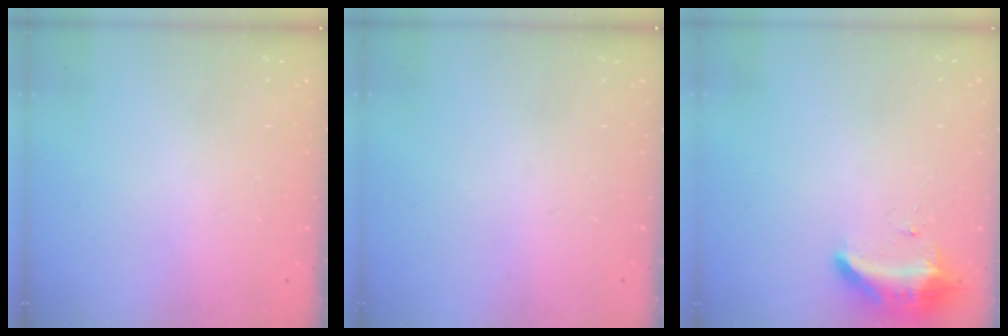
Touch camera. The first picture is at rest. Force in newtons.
{"total": 0.0}
{"total": 8.9, "press": 8.8, "slide": 1.6}